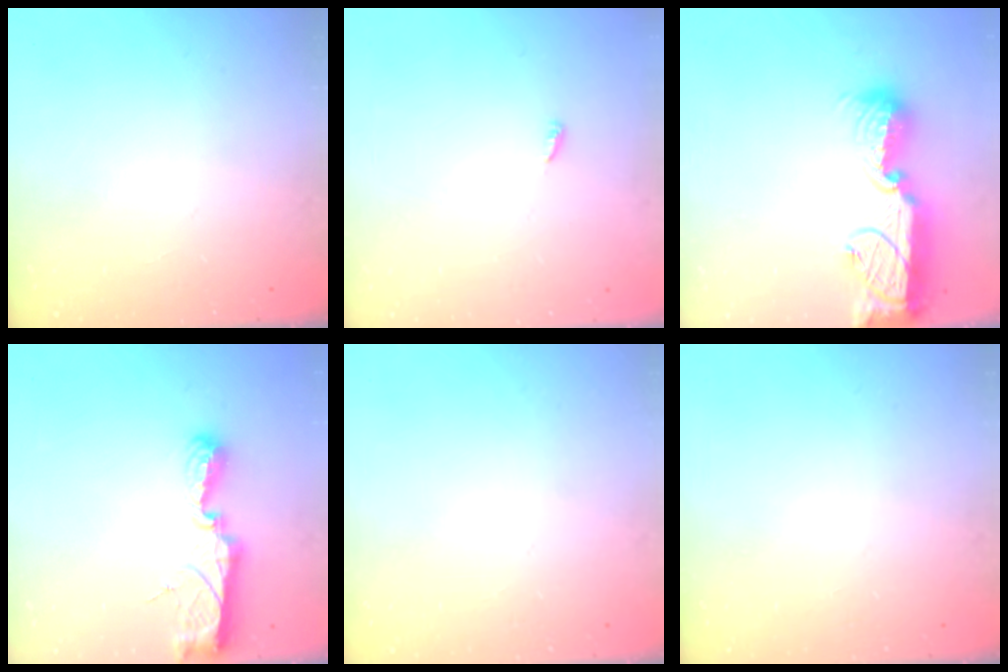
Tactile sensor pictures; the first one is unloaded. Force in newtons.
{"total": 2.5, "press": 2.5, "slide": 0.2}
{"total": 16.5, "press": 16.4, "slide": 1.6}
{"total": 9.8, "press": 9.7, "slide": 0.9}
{"total": 0.0}
{"total": 0.0}